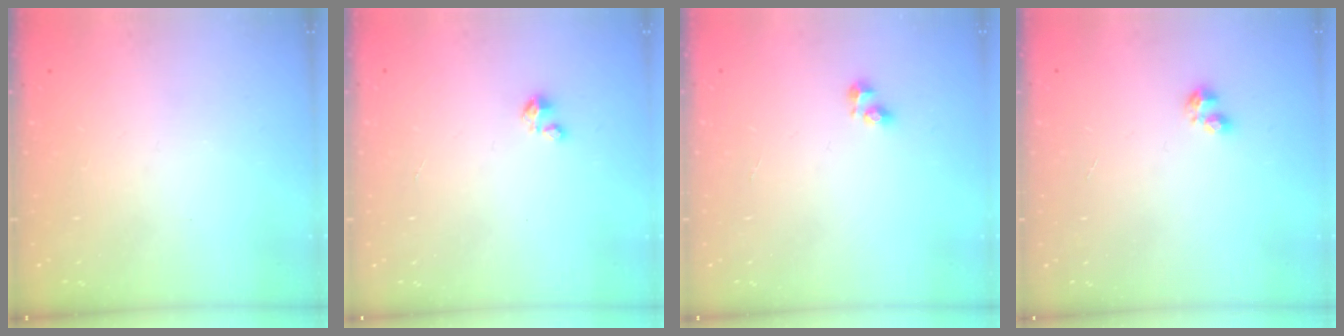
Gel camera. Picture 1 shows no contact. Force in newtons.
{"total": 1.8, "press": 1.8, "slide": 0.1}
{"total": 2.5, "press": 2.5, "slide": 0.2}
{"total": 2.8, "press": 2.8, "slide": 0.5}